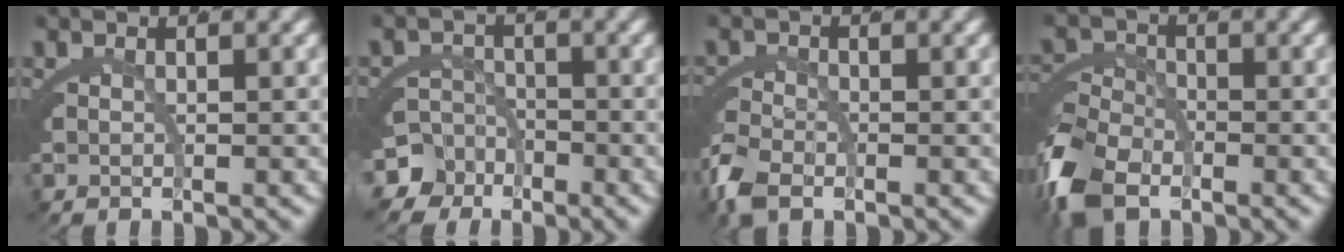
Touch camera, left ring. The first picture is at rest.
{"total": 5.9, "force": [-3.3, 4.5, 2.1], "torque": [-0.036, -0.027, -0.053]}
{"total": 2.6, "force": [-1.7, 1.1, 1.6], "torque": [-0.040, -0.013, -0.024]}
{"total": 5.2, "force": [-2.9, 3.1, 3.0], "torque": [-0.064, -0.019, -0.038]}